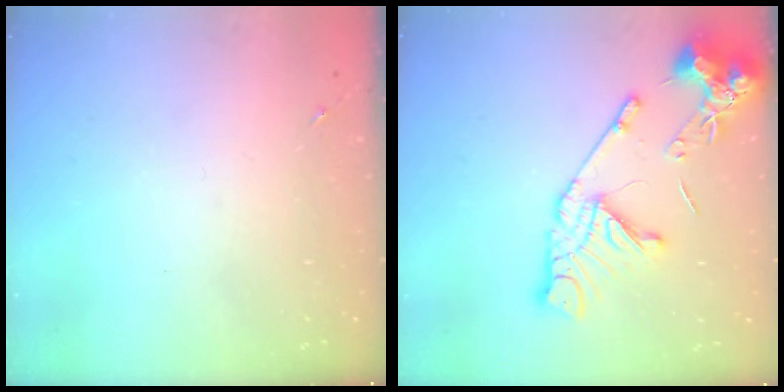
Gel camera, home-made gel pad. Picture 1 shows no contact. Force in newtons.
{"total": 16.8, "press": 16.6, "slide": 1.9}